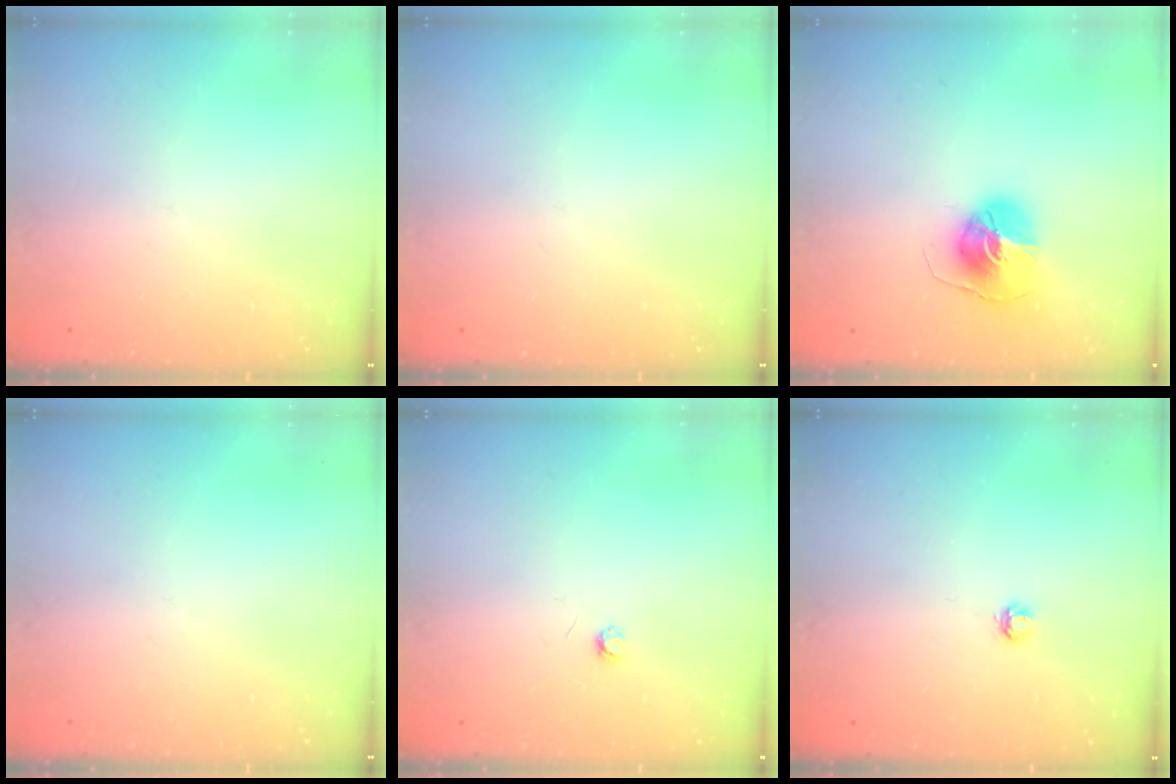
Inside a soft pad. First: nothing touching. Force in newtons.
{"total": 0.0}
{"total": 8.6, "press": 8.5, "slide": 0.7}
{"total": 0.0}
{"total": 2.8, "press": 2.7, "slide": 0.3}
{"total": 3.5, "press": 3.5, "slide": 0.2}